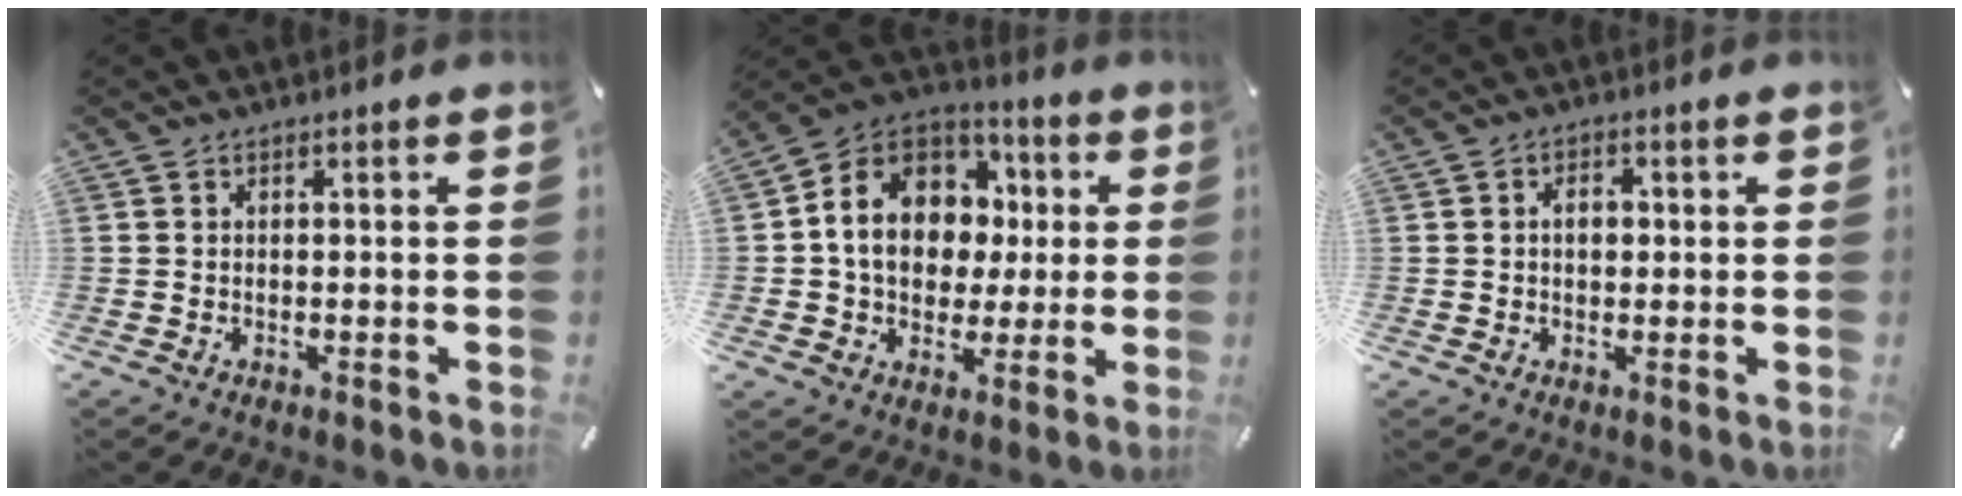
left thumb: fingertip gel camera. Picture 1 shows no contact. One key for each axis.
{"total": 14.2, "fx": 1.3, "fy": 12.0, "fz": 7.5, "tx": -0.156, "ty": 0.003, "tz": 0.029}
{"total": 3.4, "fx": 0.4, "fy": 2.2, "fz": 2.6, "tx": -0.038, "ty": 0.002, "tz": 0.000}